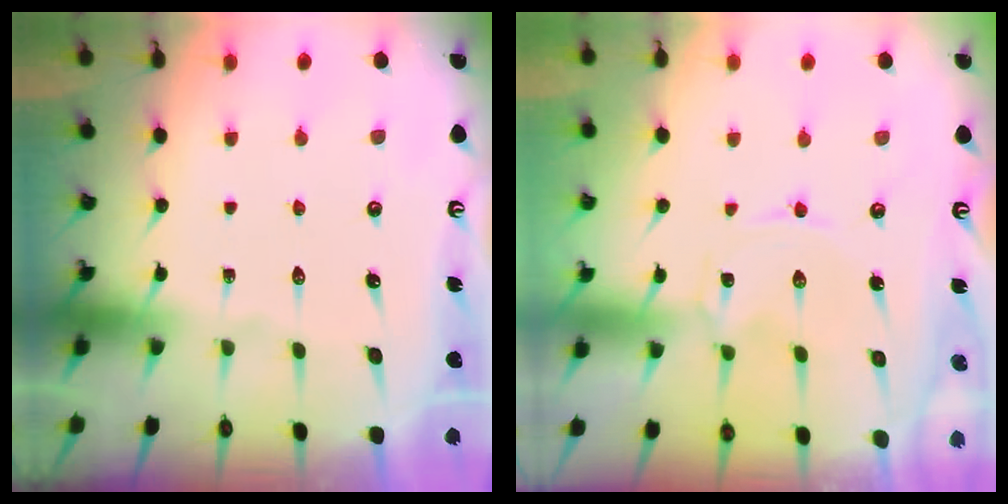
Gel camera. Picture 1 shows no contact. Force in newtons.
{"total": 0.0}